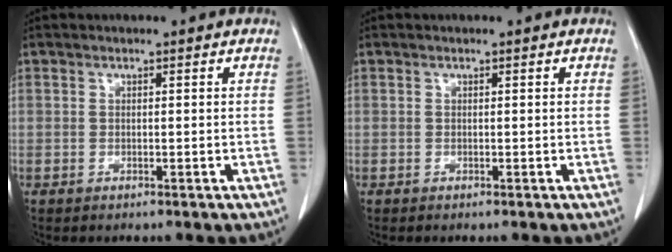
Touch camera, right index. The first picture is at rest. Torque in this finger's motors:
{"motor_torque": [-0.14, 0.13, -0.01, 0.01]}